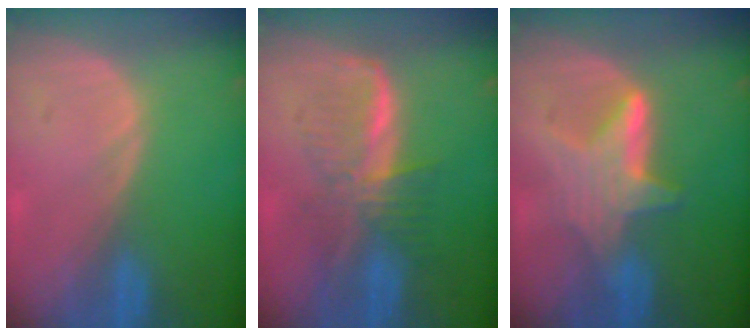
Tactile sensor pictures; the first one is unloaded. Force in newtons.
{"total": 6.5, "press": 6.3, "slide": 1.6}
{"total": 6.2, "press": 6.1, "slide": 1.3}